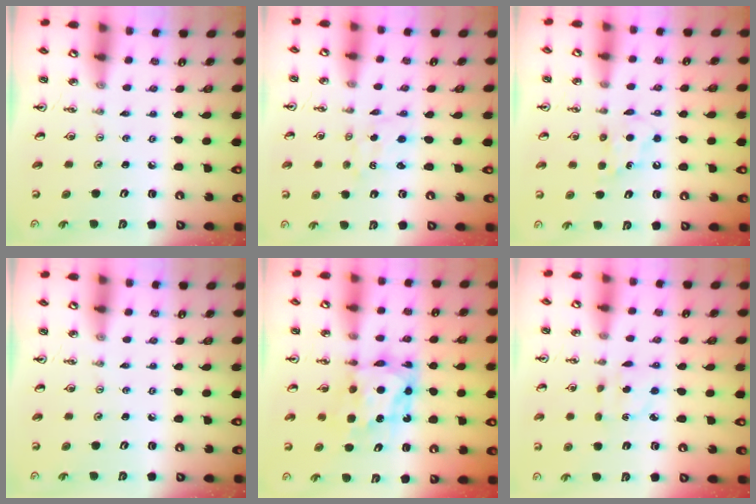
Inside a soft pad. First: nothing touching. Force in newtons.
{"total": 1.1, "press": 0.9, "slide": 0.6}
{"total": 6.3, "press": 6.3, "slide": 0.8}
{"total": 0.0}
{"total": 6.8, "press": 6.8, "slide": 0.7}
{"total": 2.0, "press": 2.0, "slide": 0.4}